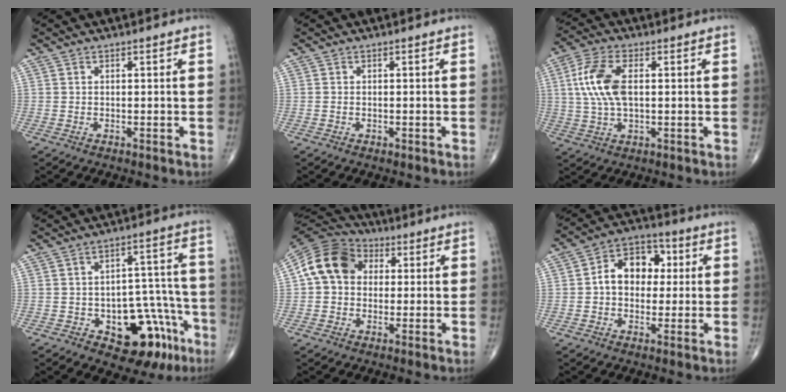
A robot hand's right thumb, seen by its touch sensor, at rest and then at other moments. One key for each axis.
{"total": 0.0}
{"total": 10.0, "fx": 1.4, "fy": 5.0, "fz": 8.6, "tx": -0.191, "ty": 0.009, "tz": 0.027}
{"total": 15.7, "fx": -7.6, "fy": 8.5, "fz": 10.7, "tx": -0.087, "ty": 0.065, "tz": -0.093}
{"total": 12.1, "fx": 2.0, "fy": 9.7, "fz": 7.0, "tx": -0.117, "ty": 0.026, "tz": 0.022}
{"total": 10.7, "fx": 1.2, "fy": 7.8, "fz": 7.2, "tx": -0.082, "ty": 0.026, "tz": 0.011}